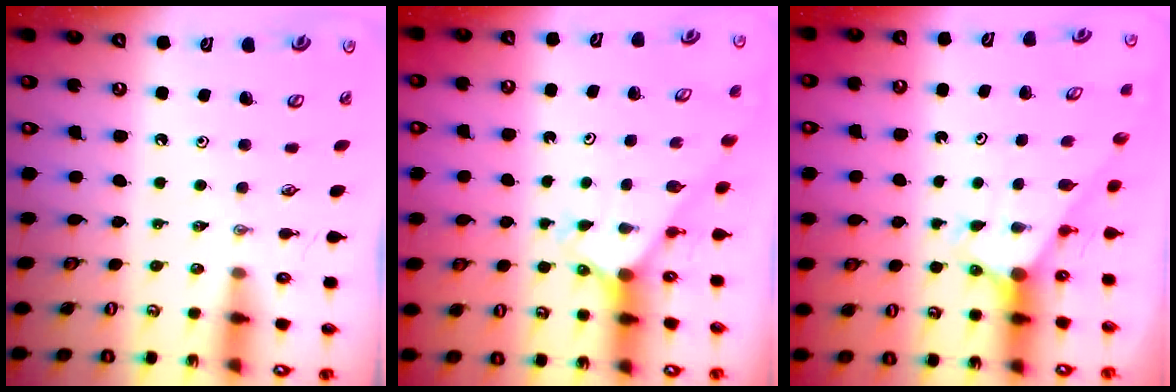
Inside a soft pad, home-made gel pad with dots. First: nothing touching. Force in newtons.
{"total": 2.2, "press": 2.2, "slide": 0.2}
{"total": 2.8, "press": 2.8, "slide": 0.1}